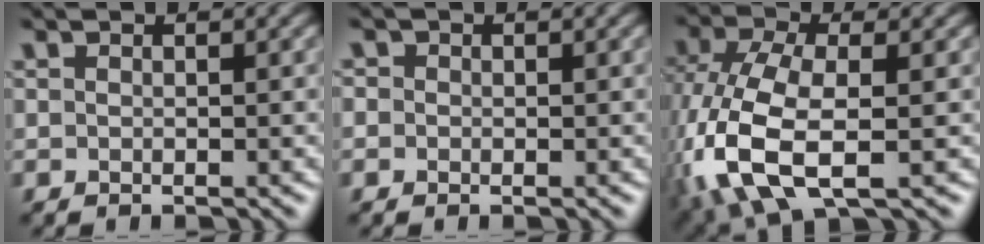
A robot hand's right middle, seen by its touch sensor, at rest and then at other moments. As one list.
[{"total": 0.9, "force": [0.1, 0.9, 0.2], "torque": [-0.003, -0.001, -0.006]}, {"total": 10.0, "force": [-2.3, 5.4, 8.2], "torque": [-0.195, -0.014, -0.047]}]